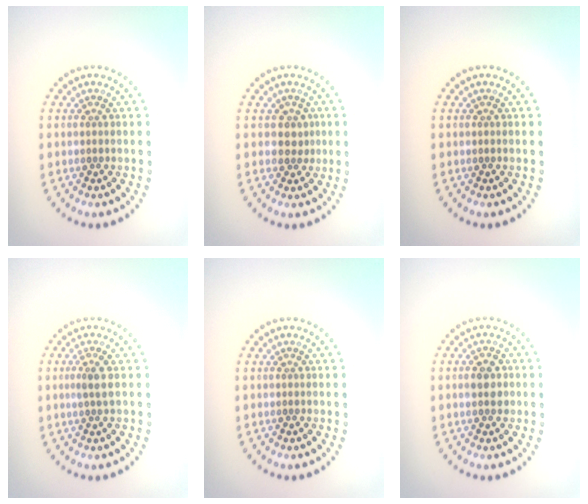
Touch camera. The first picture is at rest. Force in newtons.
{"total": 1.7, "press": 1.5, "slide": 0.9}
{"total": 0.0}
{"total": 1.6, "press": 1.2, "slide": 1.1}
{"total": 0.0}
{"total": 2.0, "press": 2.0, "slide": 0.0}